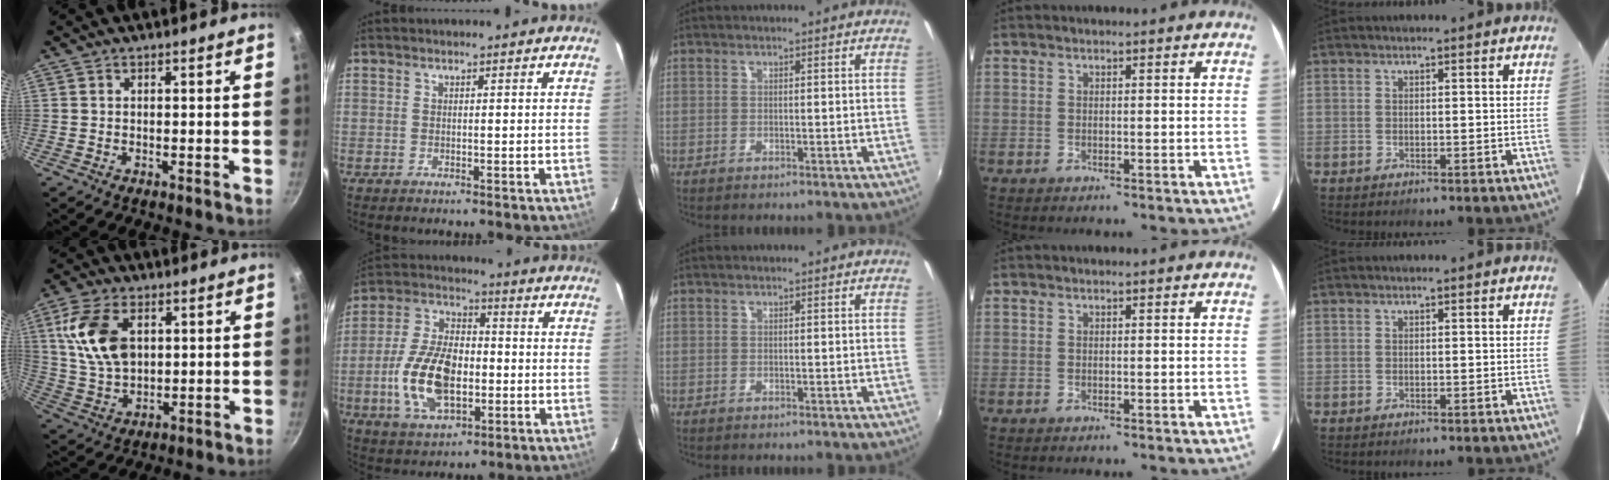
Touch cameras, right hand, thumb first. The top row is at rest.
{"thumb": {"total": 13.5, "force": [3.6, 8.5, 9.9], "torque": [-0.175, -0.012, 0.075]}, "index": {"total": 15.8, "force": [-3.4, 8.9, 12.6], "torque": [-0.259, 0.006, -0.053]}}